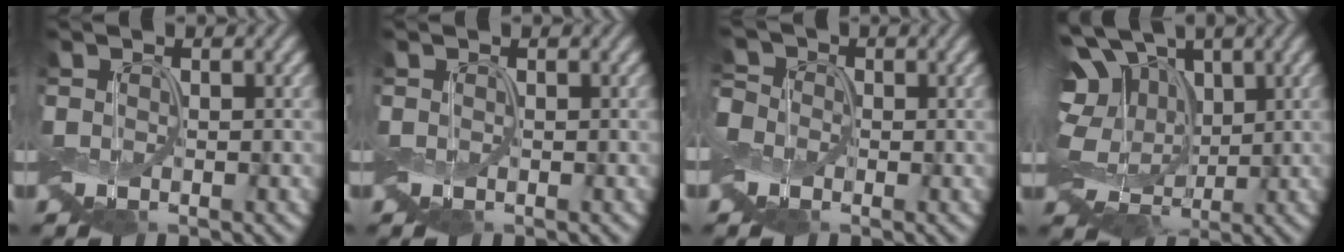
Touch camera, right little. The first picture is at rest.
{"total": 0.0}
{"total": 4.3, "force": [0.2, 3.9, 1.8], "torque": [-0.046, 0.026, -0.030]}
{"total": 12.5, "force": [3.1, 9.1, 8.0], "torque": [-0.180, 0.019, 0.039]}